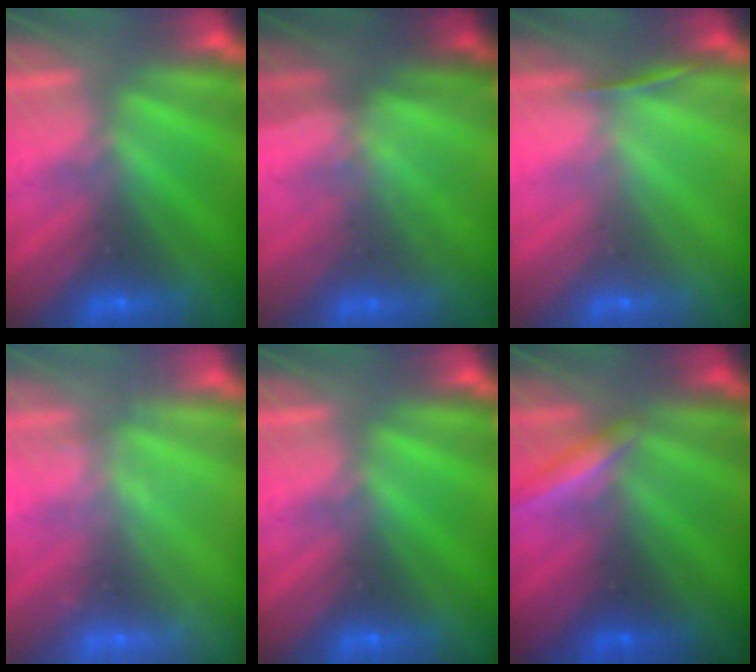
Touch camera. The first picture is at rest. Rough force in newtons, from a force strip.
{"total": 1.3}
{"total": 1.3}
{"total": 2.2}
{"total": 0.0}
{"total": 1.9}